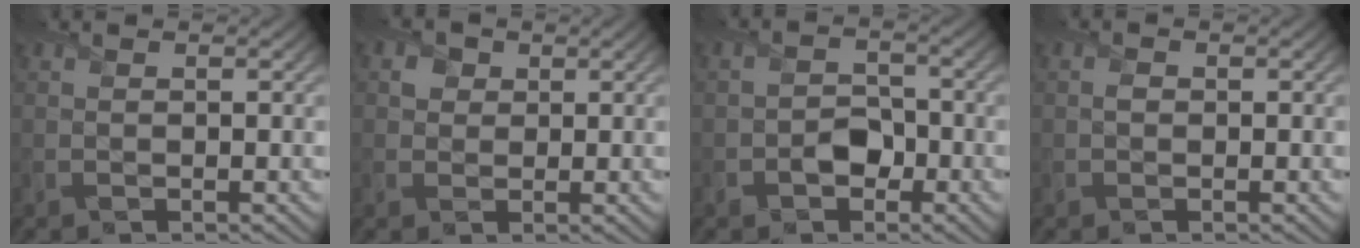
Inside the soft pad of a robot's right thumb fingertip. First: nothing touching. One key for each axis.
{"total": 2.6, "fx": 1.0, "fy": 2.3, "fz": 0.8, "tx": -0.023, "ty": -0.004, "tz": 0.014}
{"total": 3.2, "fx": -1.4, "fy": 2.4, "fz": 1.5, "tx": -0.019, "ty": 0.004, "tz": -0.029}
{"total": 0.7, "fx": -0.2, "fy": 0.7, "fz": 0.2, "tx": -0.004, "ty": -0.003, "tz": -0.008}